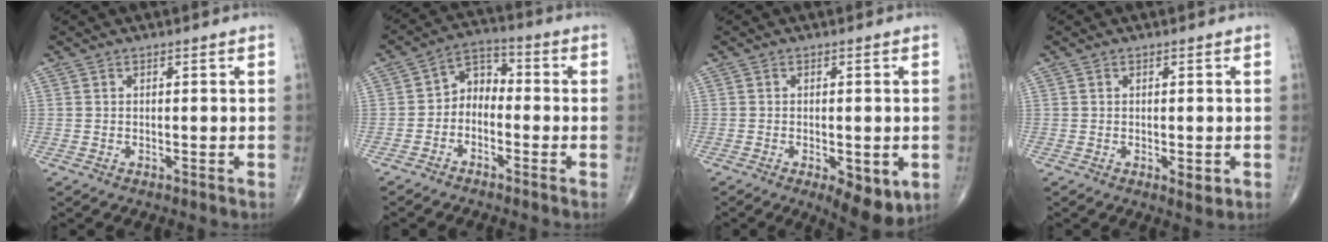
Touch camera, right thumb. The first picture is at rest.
{"total": 5.9, "force": [-1.8, 4.4, 3.4], "torque": [-0.035, 0.035, -0.050]}
{"total": 8.2, "force": [-2.7, 3.4, 7.0], "torque": [-0.087, -0.014, -0.033]}
{"total": 2.6, "force": [-0.5, 1.1, 2.2], "torque": [-0.026, -0.006, -0.004]}